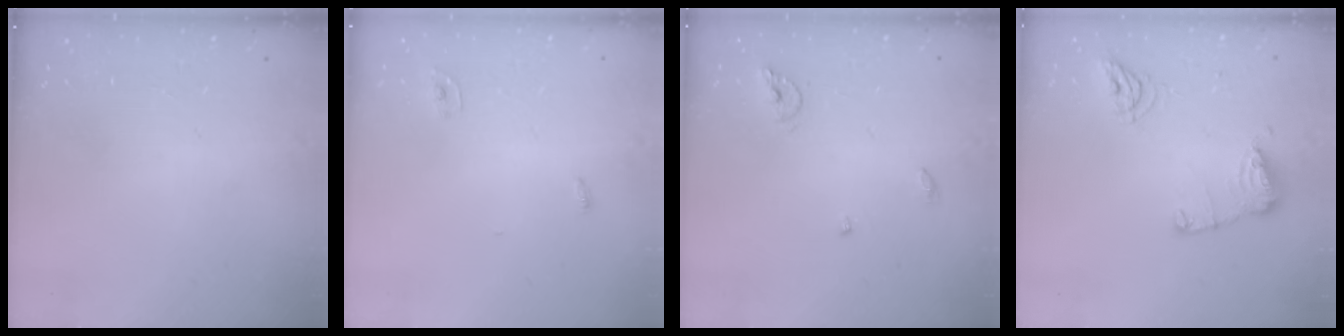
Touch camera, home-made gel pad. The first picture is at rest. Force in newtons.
{"total": 2.4, "press": 2.4, "slide": 0.2}
{"total": 6.2, "press": 6.2, "slide": 0.4}
{"total": 11.3, "press": 11.2, "slide": 0.9}